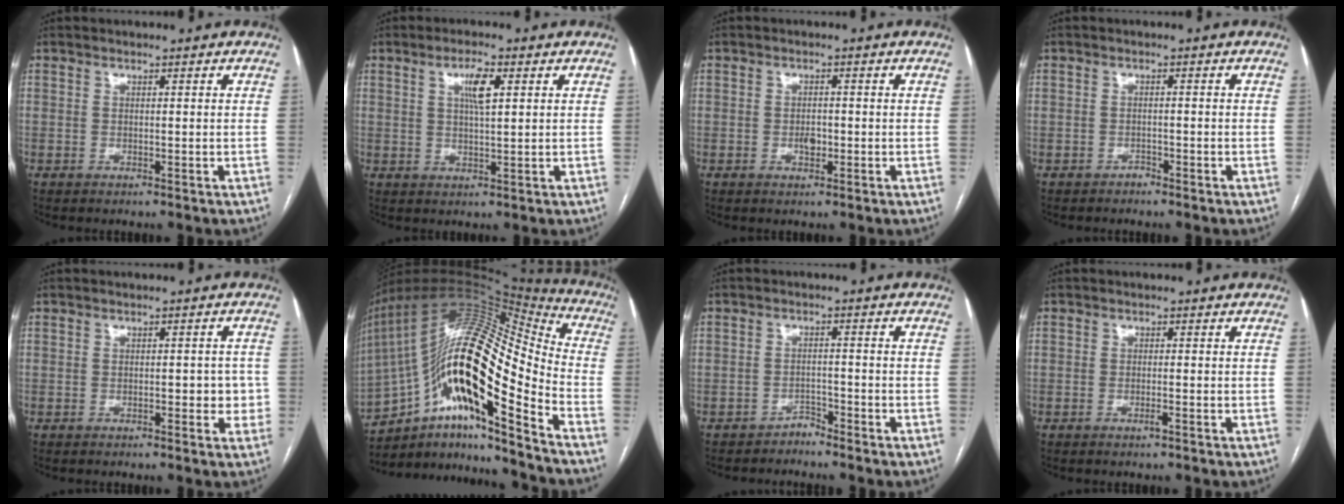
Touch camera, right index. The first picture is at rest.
{"total": 4.3, "force": [1.6, 0.7, 4.0], "torque": [-0.073, 0.000, 0.030]}
{"total": 1.8, "force": [-0.5, 1.0, 1.4], "torque": [-0.022, 0.002, -0.005]}
{"total": 0.9, "force": [-0.8, 0.5, -0.1], "torque": [0.005, 0.002, -0.017]}
{"total": 3.3, "force": [-0.5, 1.9, 2.6], "torque": [-0.020, 0.017, -0.002]}
{"total": 26.1, "force": [-11.6, 5.3, 22.7], "torque": [-0.396, 0.020, -0.197]}
{"total": 1.8, "force": [-1.7, 0.5, -0.3], "torque": [0.012, 0.000, -0.028]}
{"total": 1.0, "force": [-0.6, 0.1, 0.8], "torque": [-0.017, -0.001, -0.009]}